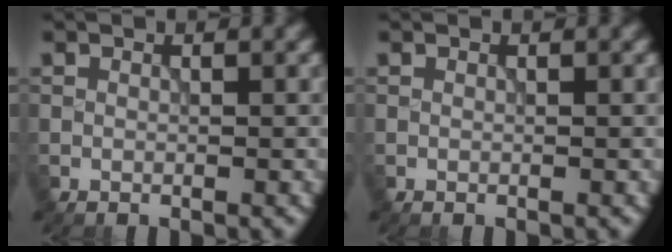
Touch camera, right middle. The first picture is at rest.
{"total": 0.0}